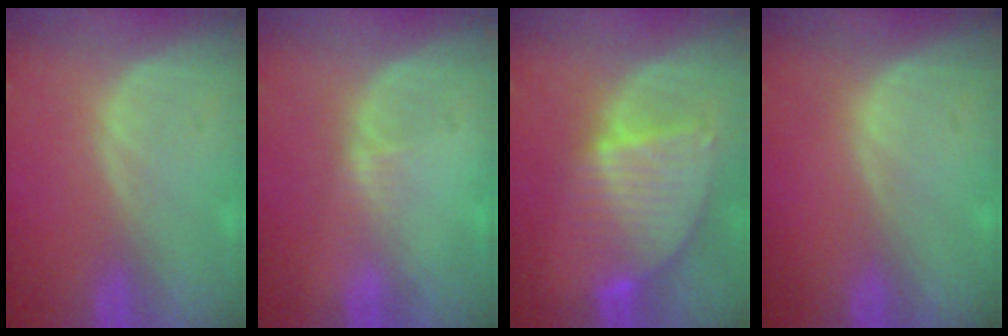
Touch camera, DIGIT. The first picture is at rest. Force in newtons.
{"total": 1.3, "press": 1.1, "slide": 0.8}
{"total": 8.4, "press": 7.4, "slide": 4.1}
{"total": 0.0}